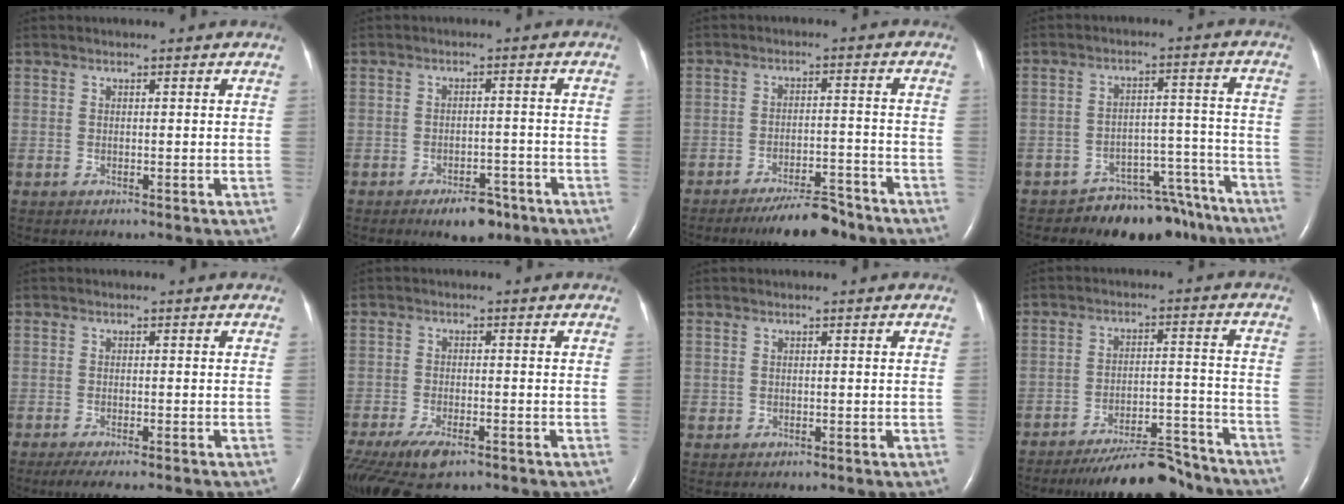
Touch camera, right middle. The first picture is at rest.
{"total": 5.3, "force": [-3.6, 2.4, 3.0], "torque": [-0.042, 0.003, -0.048]}
{"total": 7.4, "force": [-6.4, 1.4, 3.4], "torque": [-0.049, -0.007, -0.107]}
{"total": 11.3, "force": [-10.3, 4.4, 1.2], "torque": [0.023, 0.054, -0.140]}
{"total": 6.1, "force": [-5.1, 1.2, 3.1], "torque": [-0.038, -0.010, -0.074]}
{"total": 10.1, "force": [-7.0, 3.6, 6.2], "torque": [-0.121, -0.019, -0.116]}
{"total": 0.5, "force": [0.0, 0.5, 0.0], "torque": [0.004, 0.004, 0.000]}
{"total": 11.9, "force": [-11.1, 1.8, 3.9], "torque": [-0.049, 0.020, -0.171]}